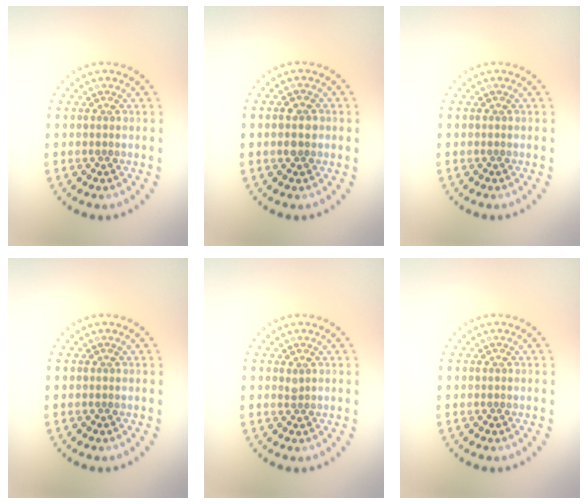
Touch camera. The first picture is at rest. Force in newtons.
{"total": 1.7, "press": 1.7, "slide": 0.1}
{"total": 0.0}
{"total": 0.0}
{"total": 0.6, "press": 0.4, "slide": 0.4}
{"total": 0.0}